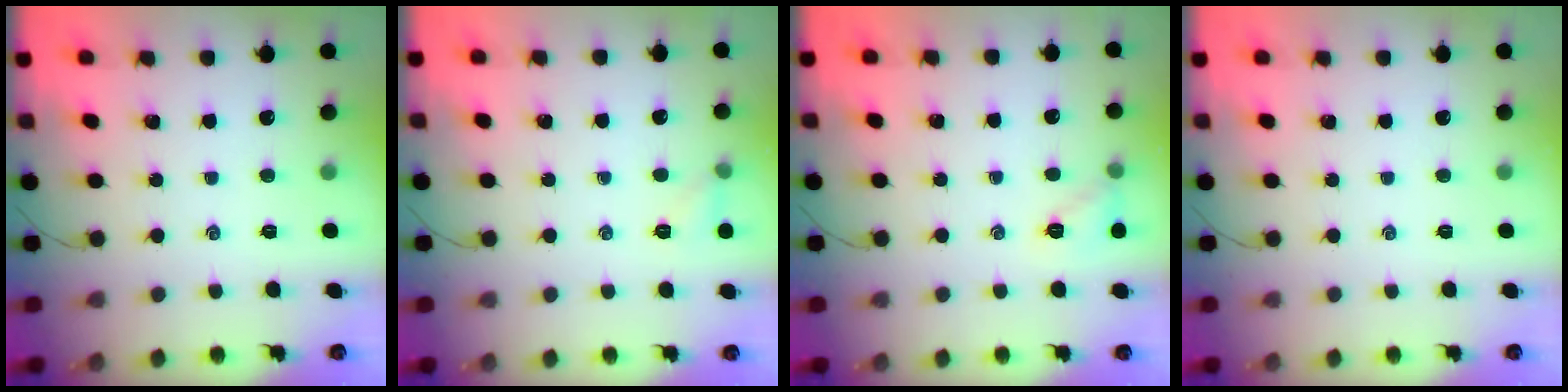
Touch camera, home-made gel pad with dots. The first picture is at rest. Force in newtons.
{"total": 5.0, "press": 4.8, "slide": 1.5}
{"total": 7.2, "press": 7.0, "slide": 1.4}
{"total": 0.0}